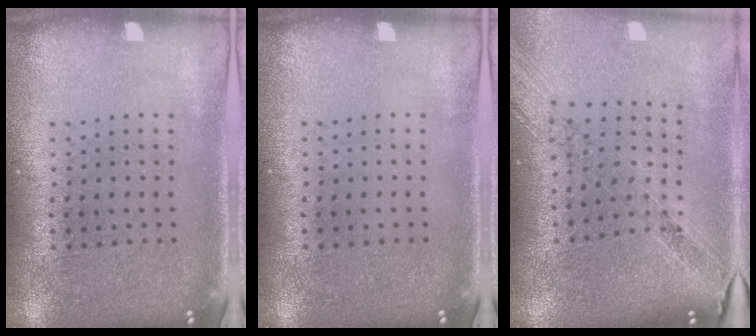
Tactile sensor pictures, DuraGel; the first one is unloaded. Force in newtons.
{"total": 0.0}
{"total": 1.2, "press": 1.2, "slide": 0.3}